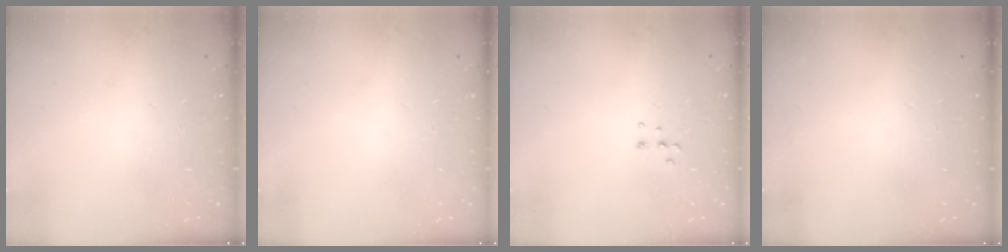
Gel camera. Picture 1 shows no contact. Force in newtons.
{"total": 0.0}
{"total": 4.4, "press": 4.4, "slide": 0.5}
{"total": 0.0}